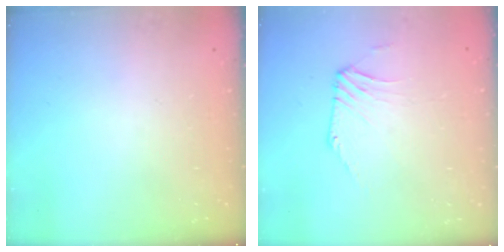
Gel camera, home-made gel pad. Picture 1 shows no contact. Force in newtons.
{"total": 1.5, "press": 1.4, "slide": 0.5}